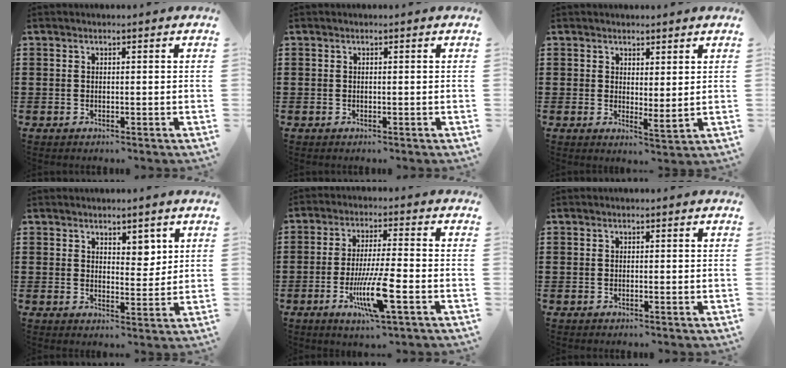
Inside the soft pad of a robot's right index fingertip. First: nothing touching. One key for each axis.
{"total": 0.0}
{"total": 2.2, "fx": 2.0, "fy": 0.6, "fz": 0.7, "tx": -0.019, "ty": -0.003, "tz": 0.039}
{"total": 3.7, "fx": 2.7, "fy": 2.1, "fz": 1.4, "tx": -0.019, "ty": -0.002, "tz": 0.047}
{"total": 9.9, "fx": -3.7, "fy": 1.3, "fz": 9.1, "tx": -0.185, "ty": -0.018, "tz": -0.071}
{"total": 0.0}